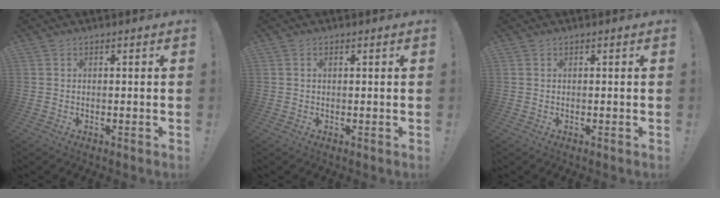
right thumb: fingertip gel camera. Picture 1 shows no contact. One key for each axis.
{"total": 0.5, "fx": 0.2, "fy": 0.3, "fz": 0.4, "tx": -0.003, "ty": -0.002, "tz": 0.003}
{"total": 0.0}